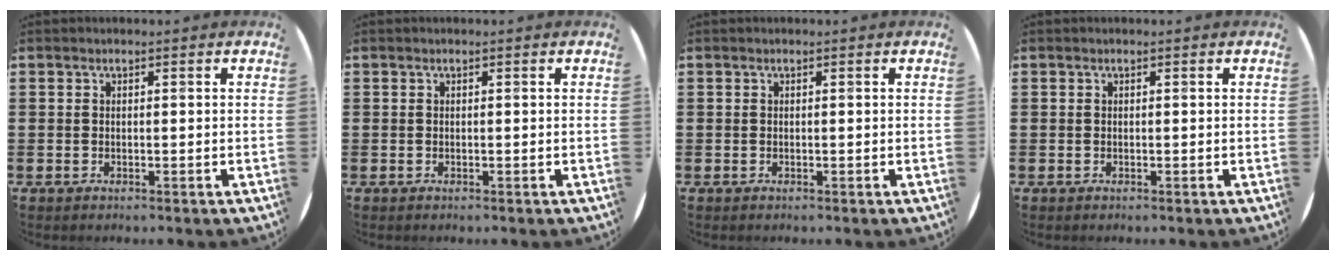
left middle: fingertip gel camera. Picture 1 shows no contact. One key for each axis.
{"total": 0.0}
{"total": 0.0}
{"total": 0.0}